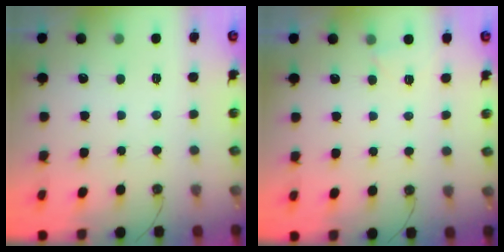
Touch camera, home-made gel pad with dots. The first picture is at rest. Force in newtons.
{"total": 1.8, "press": 1.6, "slide": 0.8}